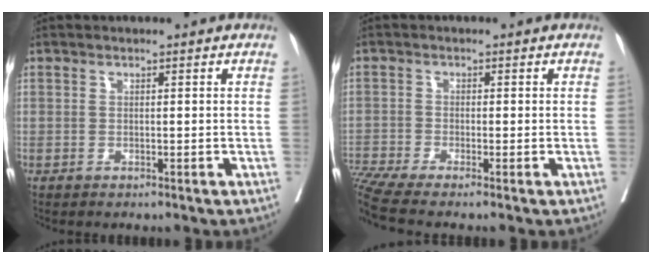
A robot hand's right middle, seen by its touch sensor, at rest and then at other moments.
{"total": 5.3, "force": [-4.3, -1.0, 3.0], "torque": [-0.067, -0.006, -0.082]}